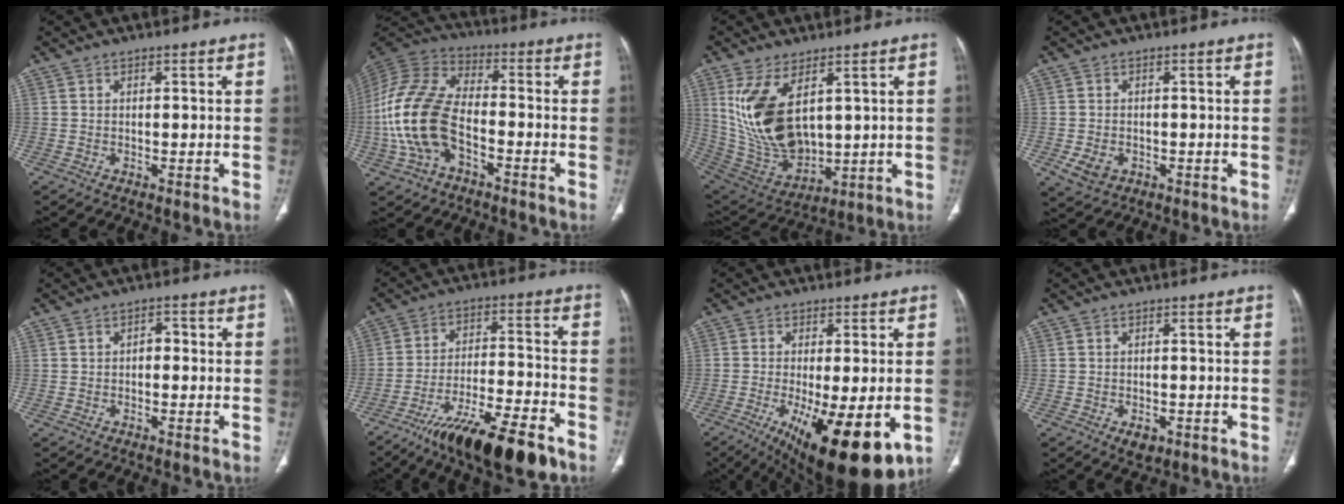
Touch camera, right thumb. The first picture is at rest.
{"total": 20.7, "force": [-4.2, 12.3, 16.2], "torque": [-0.348, 0.018, -0.076]}
{"total": 16.8, "force": [4.9, 9.0, 13.4], "torque": [-0.249, -0.026, 0.124]}
{"total": 4.2, "force": [-1.4, 3.2, 2.4], "torque": [-0.041, 0.002, -0.013]}
{"total": 2.2, "force": [-0.2, 1.5, 1.6], "torque": [-0.013, 0.010, -0.010]}
{"total": 19.1, "force": [-12.6, 5.3, 13.4], "torque": [-0.208, 0.058, -0.206]}
{"total": 18.0, "force": [-6.4, 5.7, 15.8], "torque": [-0.219, -0.027, -0.081]}
{"total": 2.9, "force": [-1.3, 1.8, 1.8], "torque": [-0.018, 0.001, -0.012]}